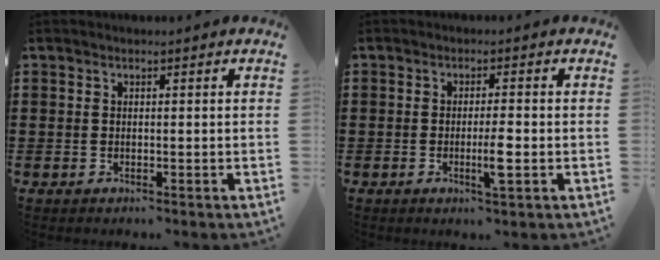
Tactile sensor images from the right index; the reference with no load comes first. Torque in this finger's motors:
{"motor_torque": [1.11, 0.18, 0.47, 0.16]}